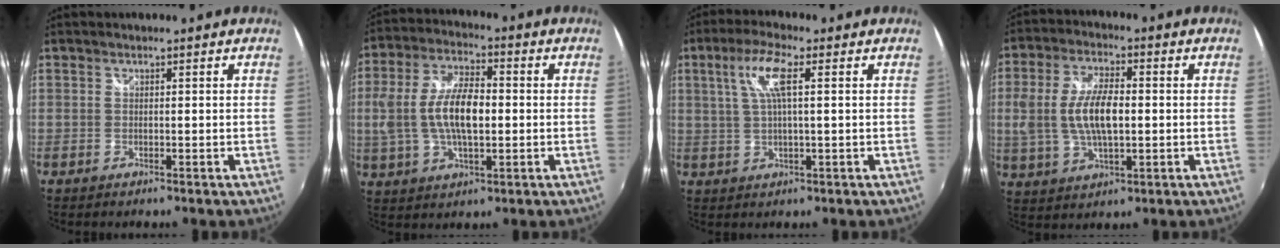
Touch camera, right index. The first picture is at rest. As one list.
[{"total": 13.2, "force": [-0.5, 5.8, 11.8], "torque": [-0.236, 0.006, -0.009]}, {"total": 7.0, "force": [2.0, 1.2, 6.6], "torque": [-0.127, 0.008, 0.042]}, {"total": 11.2, "force": [-0.2, 5.0, 10.1], "torque": [-0.204, 0.002, 0.000]}]